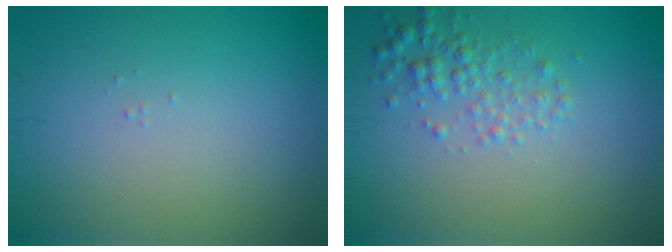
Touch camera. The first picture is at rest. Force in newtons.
{"total": 2.5, "press": 2.5, "slide": 0.1}